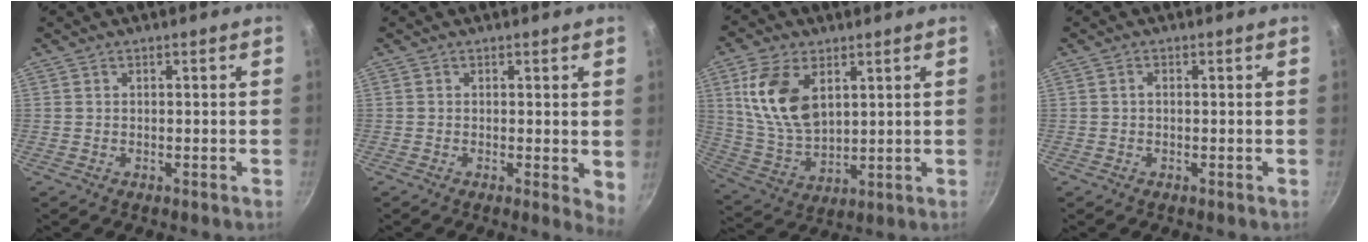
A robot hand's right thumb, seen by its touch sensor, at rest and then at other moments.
{"total": 3.3, "force": [0.2, 1.2, 3.1], "torque": [-0.035, -0.008, 0.002]}
{"total": 14.0, "force": [4.8, 8.3, 10.2], "torque": [-0.184, -0.024, 0.105]}
{"total": 0.7, "force": [0.0, 0.5, 0.5], "torque": [-0.009, 0.005, -0.001]}